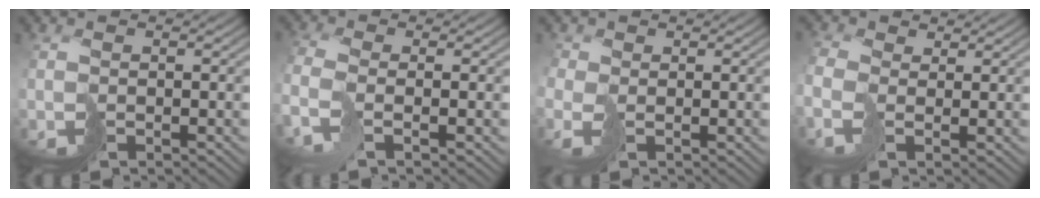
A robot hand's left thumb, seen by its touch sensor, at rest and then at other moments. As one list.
[{"total": 4.7, "force": [-1.7, 2.3, 3.7], "torque": [-0.102, -0.009, -0.048]}, {"total": 2.7, "force": [-0.7, 1.9, 1.7], "torque": [-0.059, -0.005, -0.018]}, {"total": 4.0, "force": [-0.2, 2.7, 2.9], "torque": [-0.092, 0.004, -0.016]}]